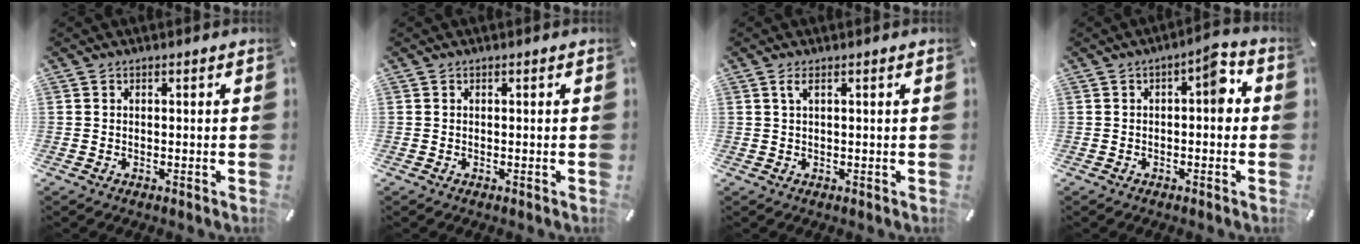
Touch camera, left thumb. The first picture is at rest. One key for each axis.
{"total": 0.0}
{"total": 2.1, "fx": 0.7, "fy": 0.3, "fz": 2.0, "tx": -0.042, "ty": 0.001, "tz": 0.011}
{"total": 7.1, "fx": 0.1, "fy": 3.0, "fz": 6.4, "tx": -0.081, "ty": 0.007, "tz": -0.010}